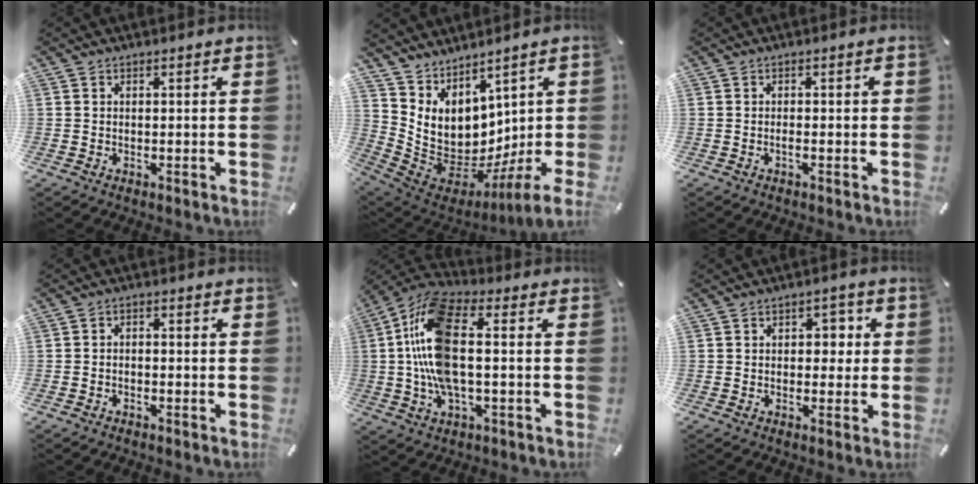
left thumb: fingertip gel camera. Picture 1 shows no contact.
{"total": 8.0, "force": [2.8, 5.8, 4.7], "torque": [-0.133, -0.055, 0.062]}
{"total": 1.3, "force": [-0.4, 0.3, 1.2], "torque": [-0.022, 0.001, -0.007]}
{"total": 1.8, "force": [-1.6, 0.6, 0.6], "torque": [-0.011, 0.008, -0.031]}
{"total": 16.4, "force": [0.3, 7.4, 14.7], "torque": [-0.313, -0.004, 0.002]}
{"total": 4.2, "force": [0.3, 3.0, 3.0], "torque": [-0.022, -0.005, -0.009]}